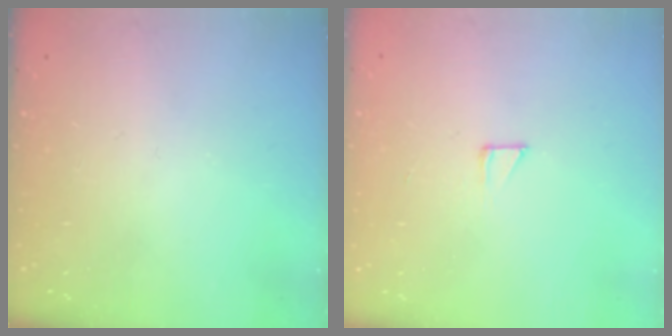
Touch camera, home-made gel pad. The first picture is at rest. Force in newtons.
{"total": 3.6, "press": 3.6, "slide": 0.3}